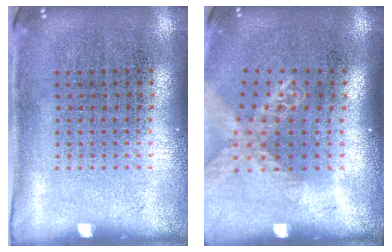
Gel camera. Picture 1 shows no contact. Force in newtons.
{"total": 1.5, "press": 1.2, "slide": 0.8}